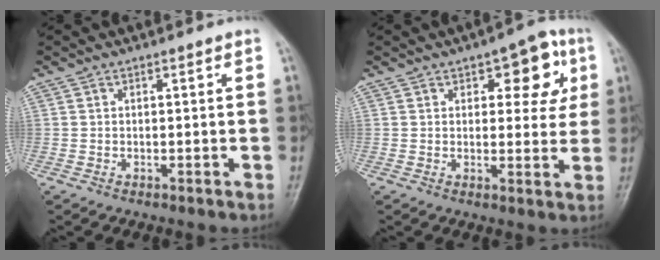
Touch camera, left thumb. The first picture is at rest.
{"total": 9.6, "force": [3.7, 4.9, 7.4], "torque": [-0.047, -0.005, 0.039]}